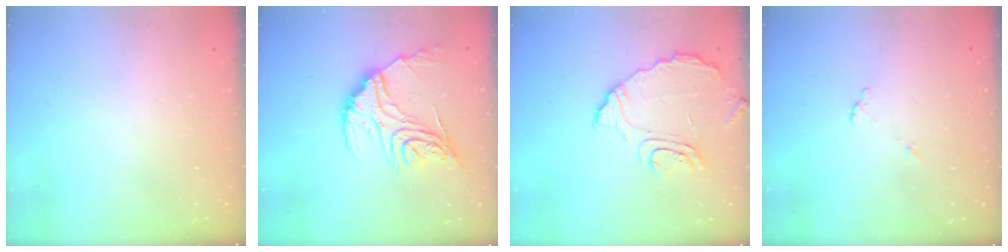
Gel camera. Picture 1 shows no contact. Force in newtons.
{"total": 17.5, "press": 17.5, "slide": 1.4}
{"total": 9.3, "press": 9.3, "slide": 0.7}
{"total": 5.6, "press": 5.6, "slide": 0.3}